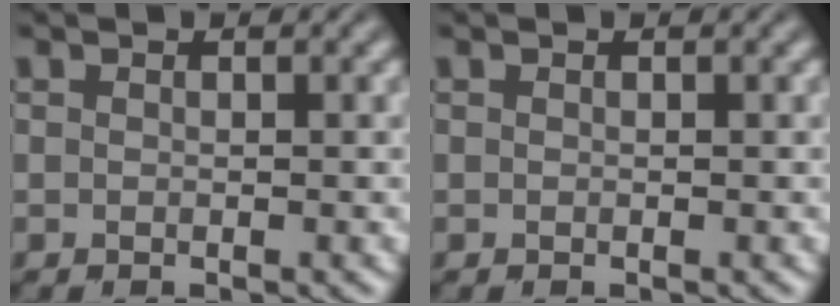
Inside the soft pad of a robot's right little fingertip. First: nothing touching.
{"total": 0.0}